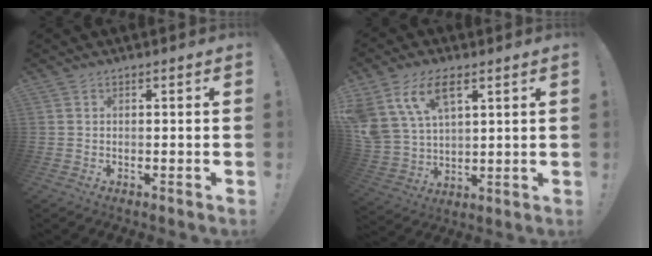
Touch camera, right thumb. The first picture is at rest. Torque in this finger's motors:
{"motor_torque": [1.78, 1.97, 0.33, 0.24, 0.65]}